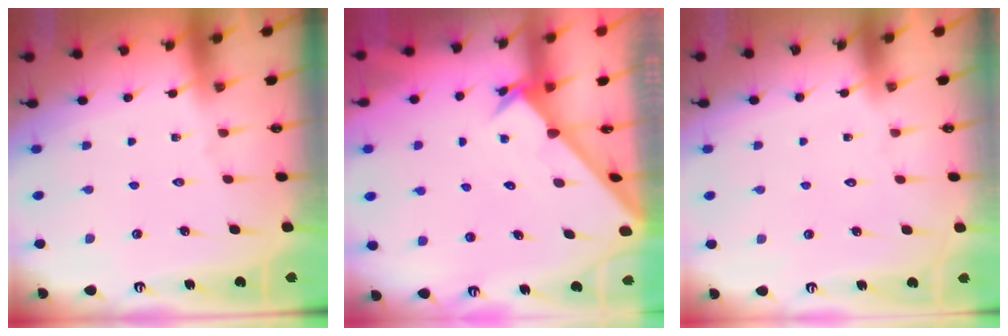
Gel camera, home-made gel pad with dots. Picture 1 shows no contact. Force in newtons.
{"total": 2.4, "press": 2.4, "slide": 0.2}
{"total": 1.6, "press": 1.6, "slide": 0.0}